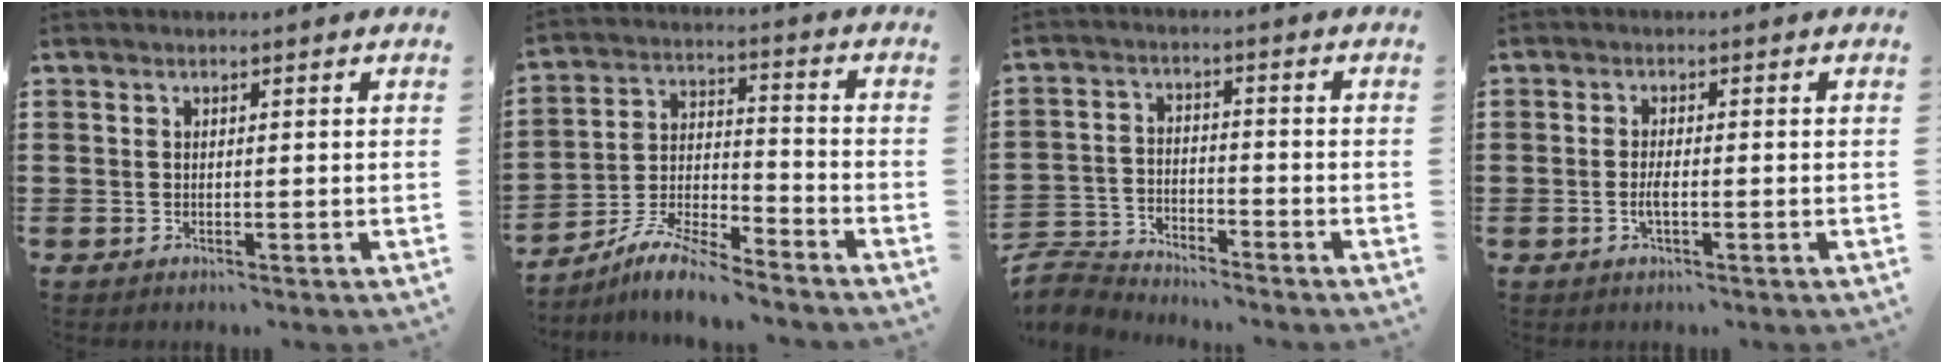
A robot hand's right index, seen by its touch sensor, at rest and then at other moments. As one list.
[{"total": 7.6, "force": [-7.0, 1.0, 2.8], "torque": [-0.069, 0.001, -0.139]}, {"total": 5.0, "force": [-4.9, 0.9, 0.2], "torque": [-0.028, -0.003, -0.106]}, {"total": 2.1, "force": [-0.6, 0.5, 1.9], "torque": [-0.043, -0.001, -0.013]}]